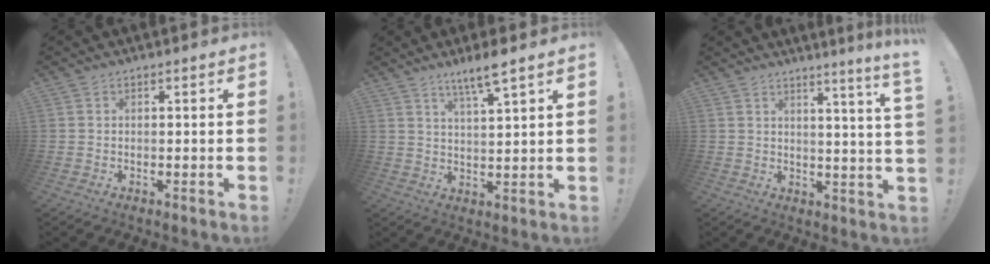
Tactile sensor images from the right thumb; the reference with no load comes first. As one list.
[{"total": 7.3, "force": [5.4, 0.3, 4.9], "torque": [-0.088, -0.026, 0.089]}, {"total": 6.0, "force": [3.6, -1.5, 4.6], "torque": [-0.053, -0.035, 0.050]}]